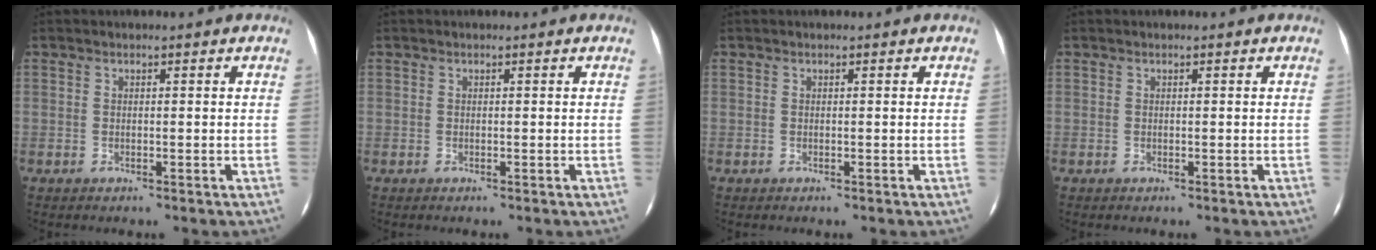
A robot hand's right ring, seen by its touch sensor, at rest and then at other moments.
{"total": 0.0}
{"total": 0.0}
{"total": 0.0}